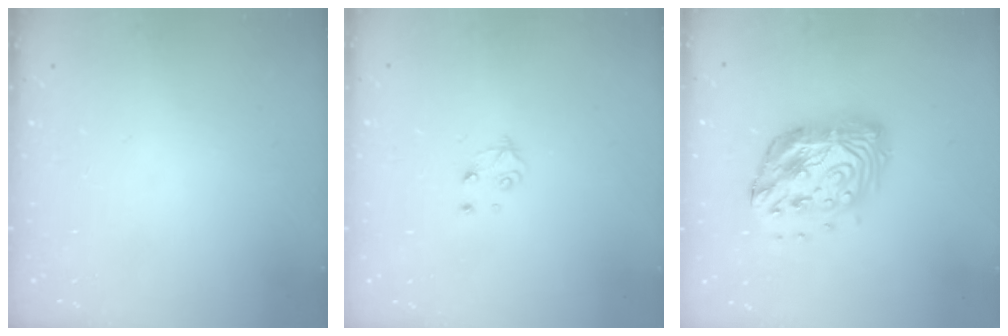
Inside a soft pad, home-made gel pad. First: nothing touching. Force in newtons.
{"total": 4.3, "press": 4.3, "slide": 0.5}
{"total": 15.8, "press": 15.7, "slide": 1.3}